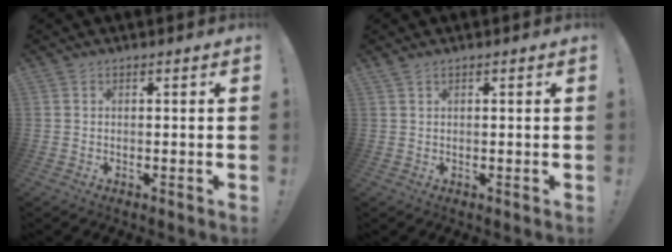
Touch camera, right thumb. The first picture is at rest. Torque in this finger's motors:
{"motor_torque": [-0.03, 0.94, 0.51, -0.02, 0.01]}